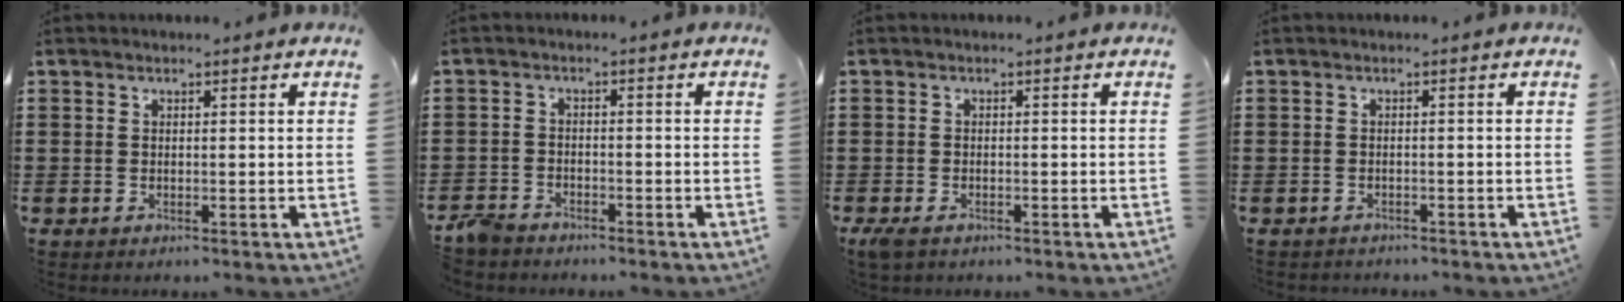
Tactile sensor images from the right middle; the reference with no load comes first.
{"total": 2.8, "force": [-2.7, 0.8, 0.4], "torque": [-0.025, 0.000, -0.061]}
{"total": 1.3, "force": [-0.9, 0.6, 0.8], "torque": [-0.031, -0.007, -0.023]}
{"total": 1.0, "force": [-0.9, 0.3, -0.2], "torque": [0.002, 0.004, -0.022]}